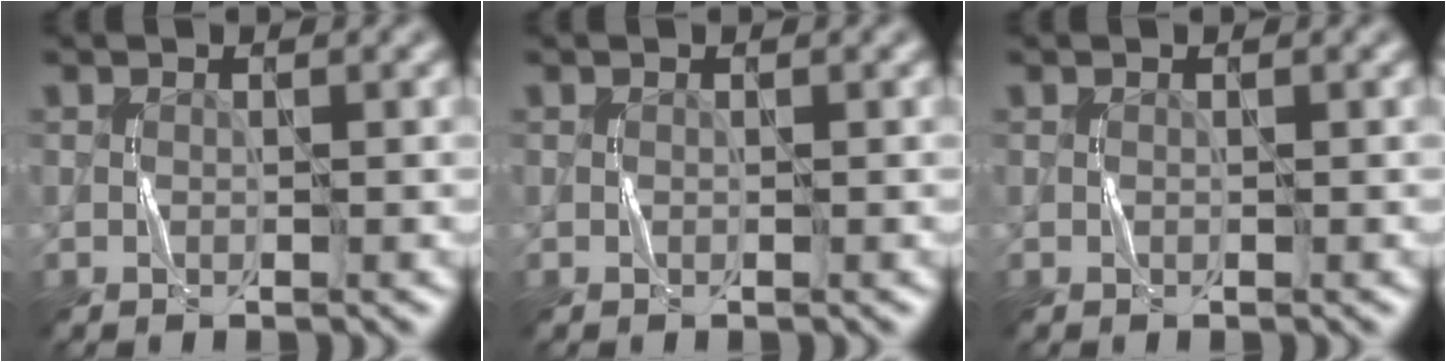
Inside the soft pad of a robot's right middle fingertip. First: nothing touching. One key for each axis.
{"total": 0.0}
{"total": 0.0}